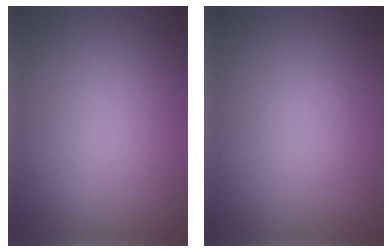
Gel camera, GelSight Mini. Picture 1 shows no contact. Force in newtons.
{"total": 0.0}